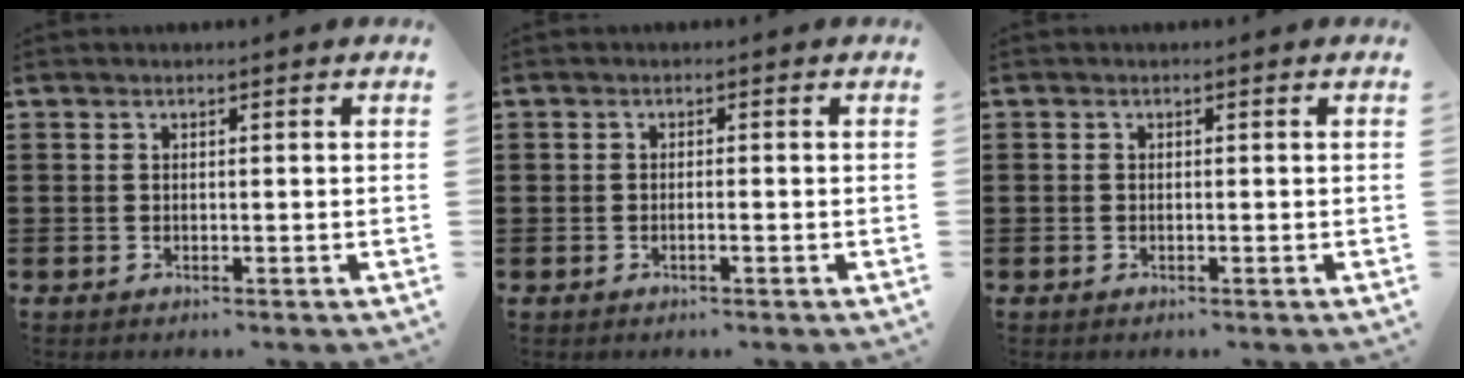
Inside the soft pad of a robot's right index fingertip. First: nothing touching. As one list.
[{"total": 0.8, "force": [-0.5, 0.0, 0.7], "torque": [-0.013, -0.005, -0.007]}, {"total": 0.0}]